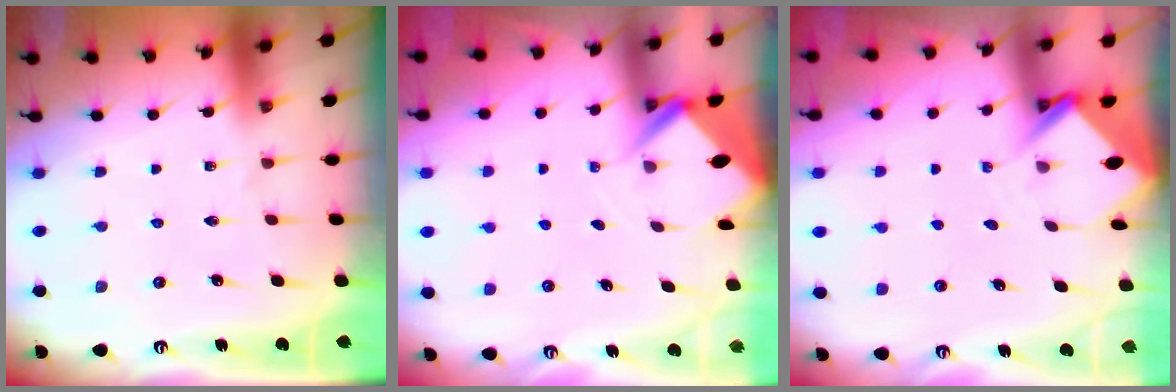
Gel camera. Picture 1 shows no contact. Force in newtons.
{"total": 2.7, "press": 2.7, "slide": 0.0}
{"total": 3.4, "press": 3.4, "slide": 0.3}